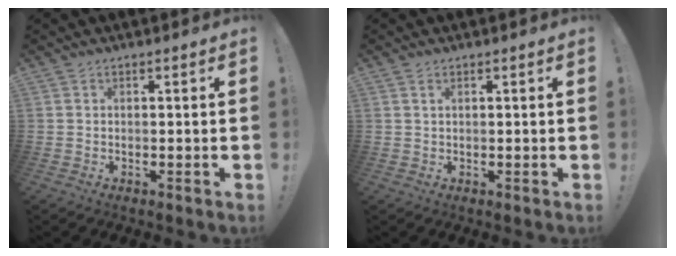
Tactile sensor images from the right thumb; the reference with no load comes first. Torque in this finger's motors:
{"motor_torque": [-0.05, -0.14, -0.16, 0.11, 0.04]}